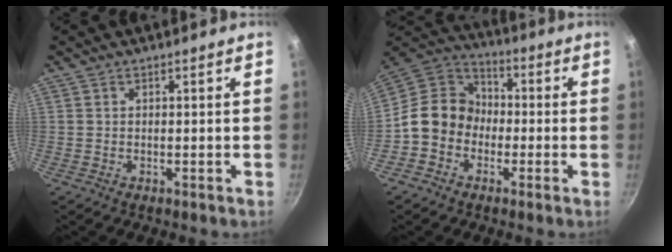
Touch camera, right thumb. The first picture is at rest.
{"total": 11.9, "force": [-2.7, 10.1, 5.6], "torque": [-0.060, 0.044, -0.075]}